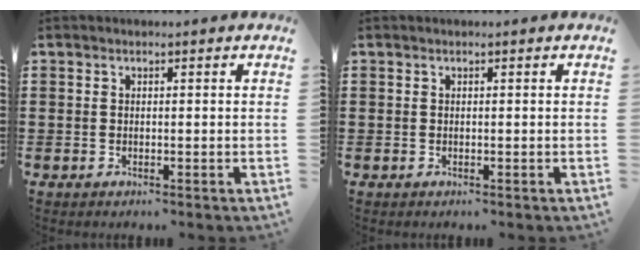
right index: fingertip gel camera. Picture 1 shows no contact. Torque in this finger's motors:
{"motor_torque": [-0.02, 0.13, -0.05, 0.00]}